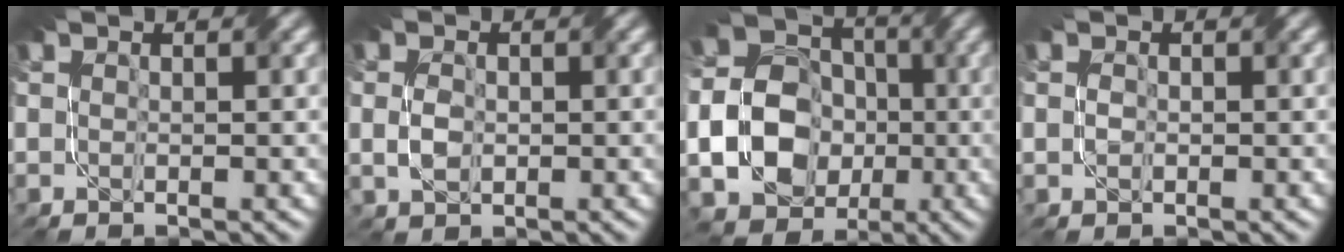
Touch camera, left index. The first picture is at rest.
{"total": 1.9, "force": [-0.9, 1.1, 1.3], "torque": [-0.030, -0.002, -0.019]}
{"total": 13.2, "force": [-3.5, 11.0, 6.3], "torque": [-0.109, -0.027, -0.079]}
{"total": 0.8, "force": [-0.6, 0.4, 0.4], "torque": [-0.007, -0.004, -0.008]}